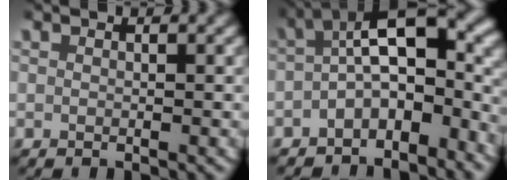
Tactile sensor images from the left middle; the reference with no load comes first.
{"total": 8.1, "force": [-0.5, 4.4, 6.8], "torque": [-0.088, 0.004, -0.017]}